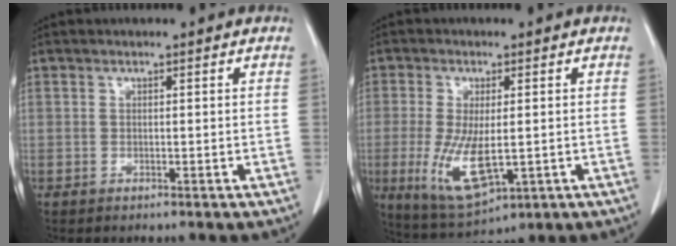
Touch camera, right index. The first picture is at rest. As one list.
[{"total": 9.6, "force": [-1.8, 3.4, 8.8], "torque": [-0.172, -0.028, -0.019]}]